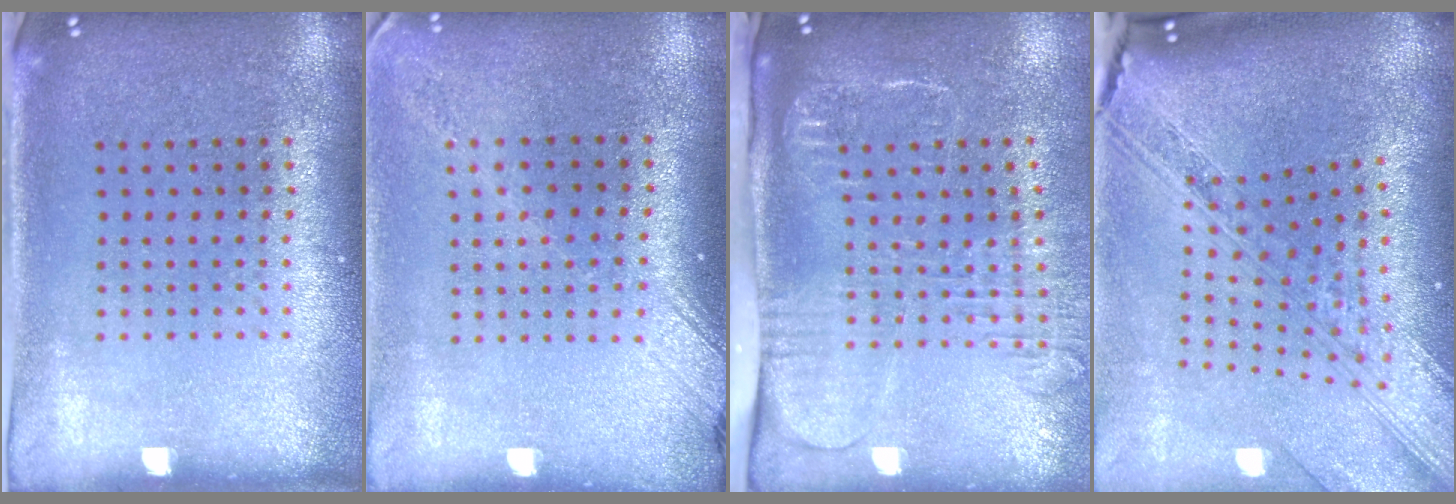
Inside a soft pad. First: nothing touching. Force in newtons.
{"total": 1.8, "press": 1.4, "slide": 1.2}
{"total": 2.7, "press": 2.1, "slide": 1.7}
{"total": 4.1, "press": 2.9, "slide": 2.9}